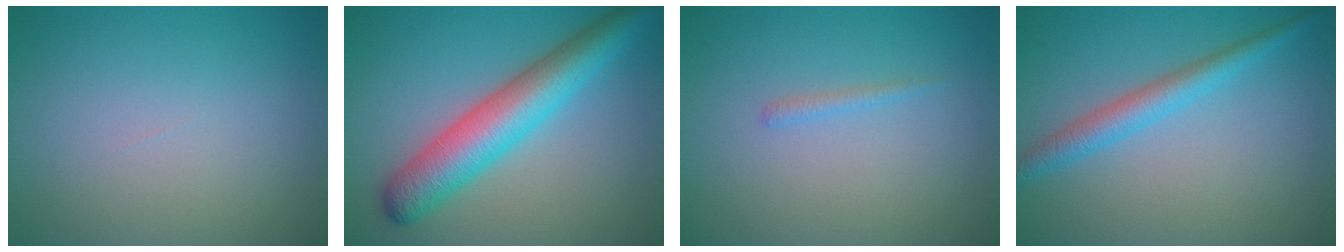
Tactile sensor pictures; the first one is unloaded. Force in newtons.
{"total": 7.1, "press": 7.1, "slide": 0.2}
{"total": 0.7, "press": 0.7, "slide": 0.1}
{"total": 2.9, "press": 2.9, "slide": 0.2}